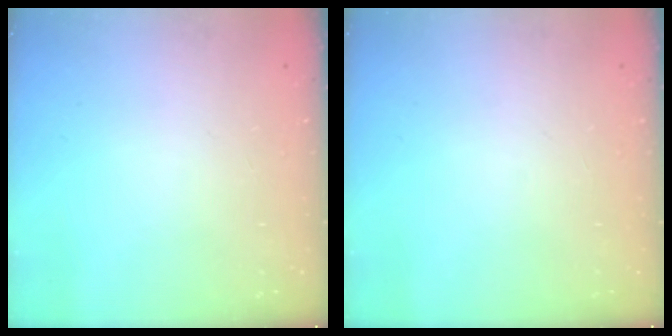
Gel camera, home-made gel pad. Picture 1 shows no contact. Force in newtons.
{"total": 0.0}